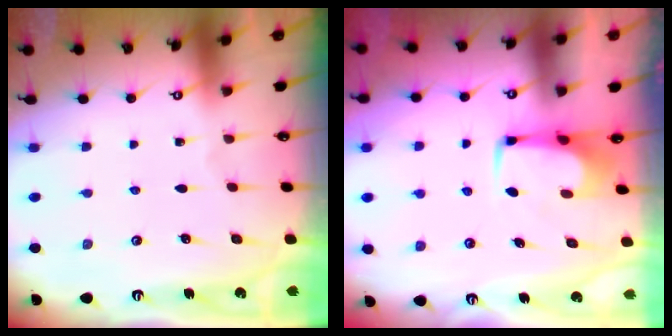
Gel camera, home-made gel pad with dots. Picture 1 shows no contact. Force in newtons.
{"total": 1.9, "press": 1.8, "slide": 0.6}